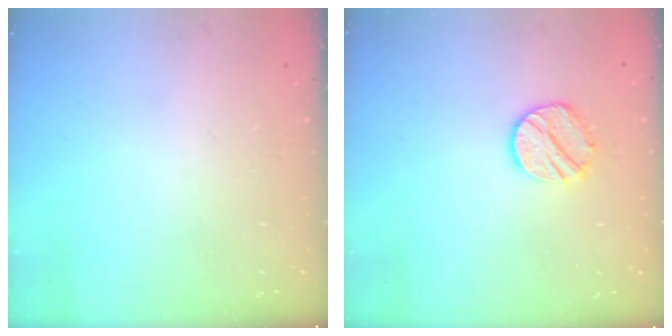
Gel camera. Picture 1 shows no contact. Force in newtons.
{"total": 8.8, "press": 8.8, "slide": 0.4}